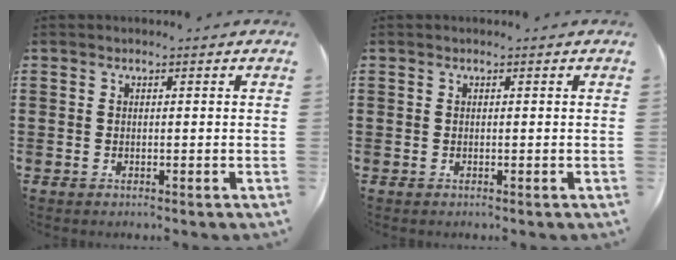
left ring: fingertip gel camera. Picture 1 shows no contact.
{"total": 0.0}